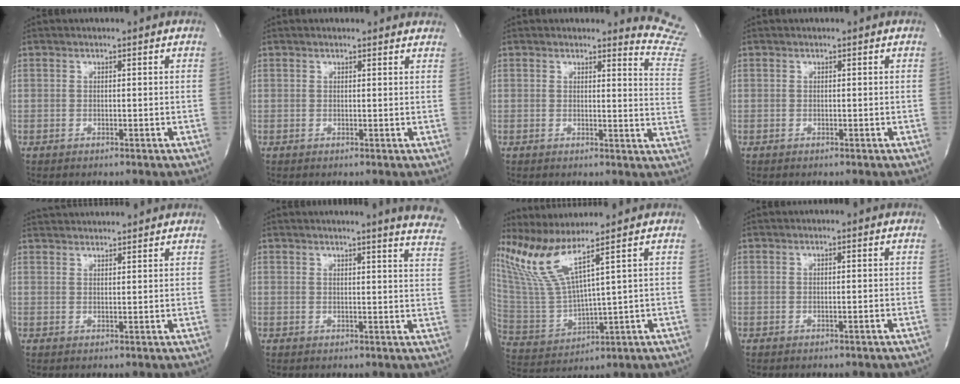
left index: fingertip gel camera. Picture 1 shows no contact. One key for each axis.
{"total": 4.4, "fx": 4.1, "fy": 1.2, "fz": 1.1, "tx": -0.011, "ty": 0.010, "tz": 0.033}
{"total": 8.9, "fx": 8.9, "fy": -0.5, "fz": -0.6, "tx": 0.021, "ty": -0.129, "tz": 0.059}
{"total": 0.0}
{"total": 7.3, "fx": 7.1, "fy": 0.5, "fz": 1.7, "tx": -0.033, "ty": 0.037, "tz": 0.103}
{"total": 10.6, "fx": 9.5, "fy": -0.5, "fz": 4.7, "tx": -0.048, "ty": -0.058, "tz": 0.080}
{"total": 8.2, "fx": 6.1, "fy": -1.8, "fz": 5.2, "tx": -0.128, "ty": -0.006, "tz": 0.142}
{"total": 1.2, "fx": -0.8, "fy": -0.3, "fz": 0.9, "tx": -0.017, "ty": 0.000, "tz": -0.005}